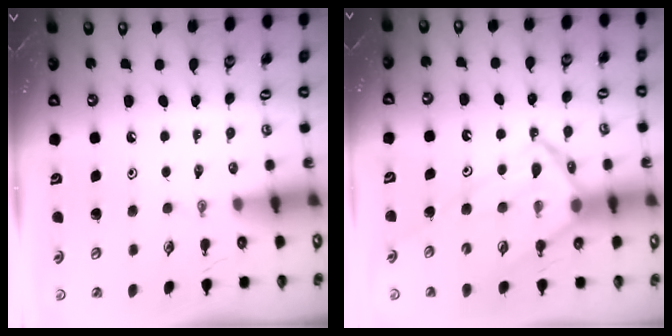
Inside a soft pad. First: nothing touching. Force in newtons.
{"total": 15.1, "press": 15.1, "slide": 1.6}